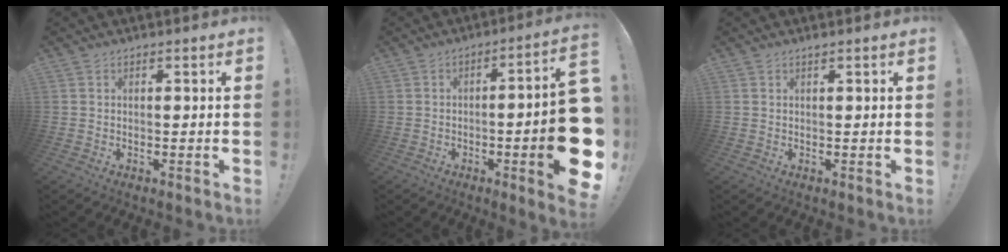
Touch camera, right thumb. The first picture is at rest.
{"total": 16.6, "force": [-3.2, 2.5, 16.1], "torque": [-0.211, 0.000, -0.042]}
{"total": 0.6, "force": [0.5, -0.3, 0.2], "torque": [0.002, -0.003, 0.006]}